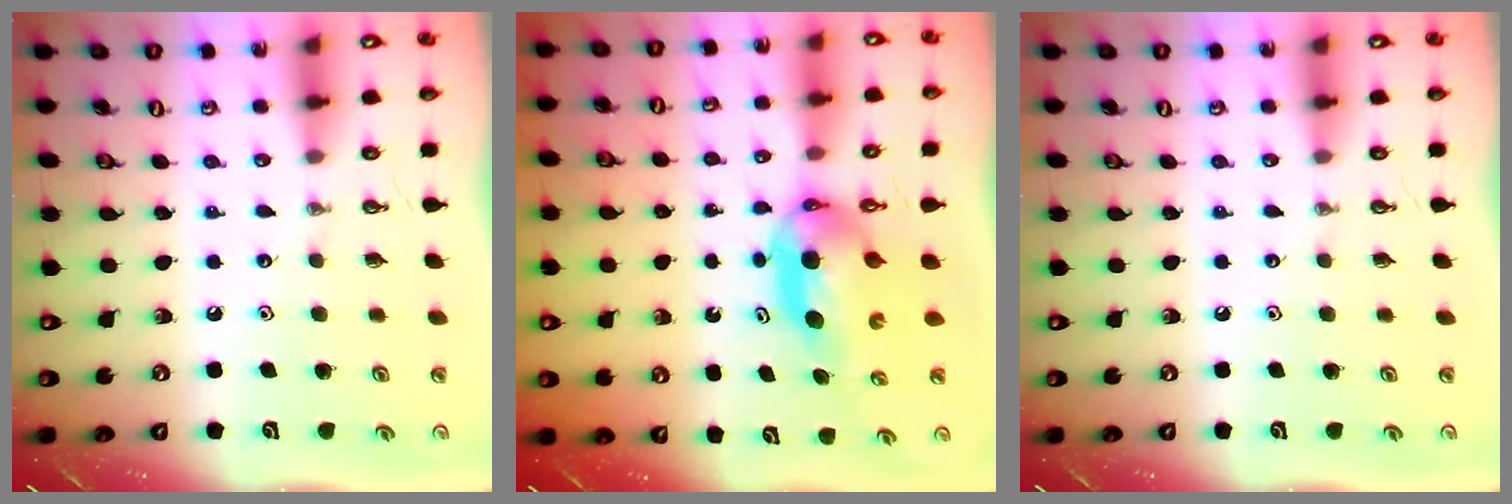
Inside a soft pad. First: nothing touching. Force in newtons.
{"total": 7.8, "press": 5.3, "slide": 5.7}
{"total": 0.0}